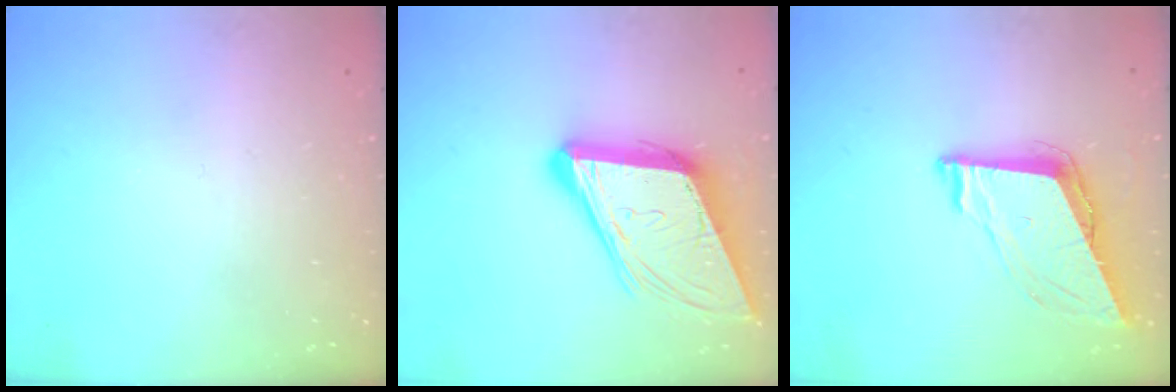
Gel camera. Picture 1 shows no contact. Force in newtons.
{"total": 15.8, "press": 15.2, "slide": 4.2}
{"total": 9.3, "press": 8.8, "slide": 3.2}